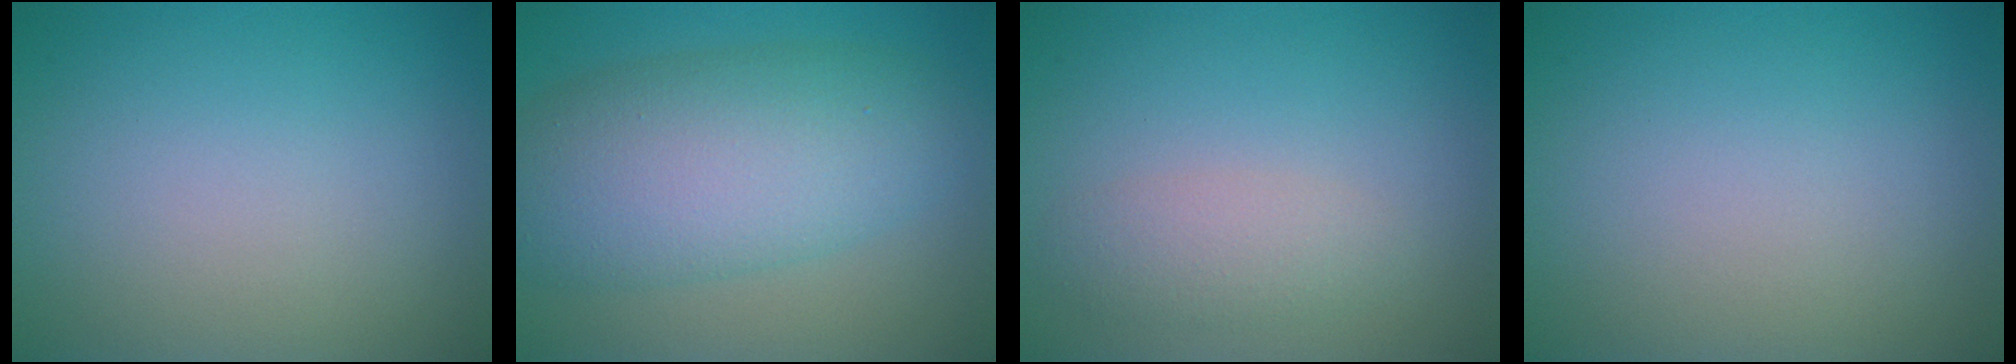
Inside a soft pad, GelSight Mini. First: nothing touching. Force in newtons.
{"total": 8.7, "press": 8.7, "slide": 0.4}
{"total": 2.1, "press": 2.1, "slide": 0.1}
{"total": 0.0}